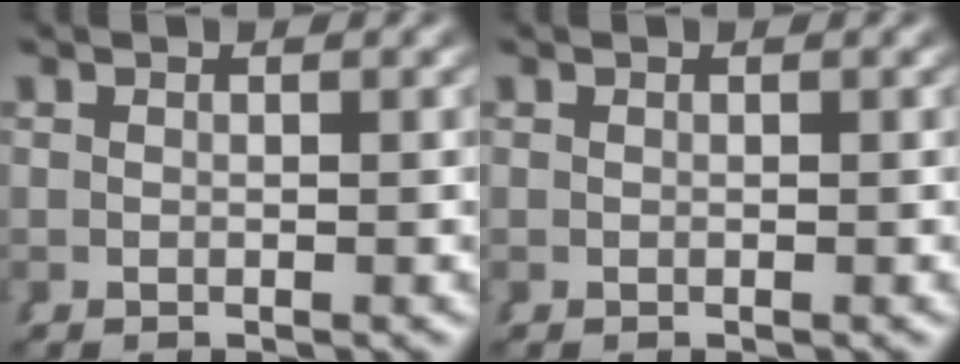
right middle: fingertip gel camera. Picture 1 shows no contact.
{"total": 0.0}